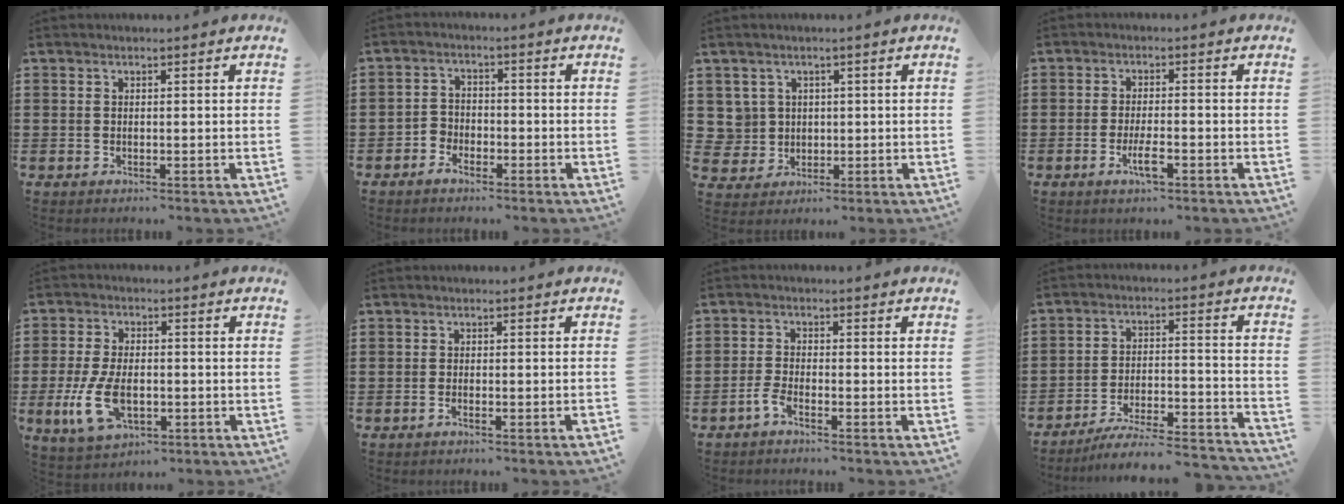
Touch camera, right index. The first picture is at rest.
{"total": 2.6, "force": [-2.0, 1.5, 0.5], "torque": [-0.014, 0.008, -0.043]}
{"total": 3.6, "force": [1.1, 3.4, 0.2], "torque": [-0.026, 0.010, 0.021]}
{"total": 3.9, "force": [-1.9, 1.0, 3.3], "torque": [-0.068, -0.003, -0.037]}
{"total": 8.8, "force": [-2.2, 4.8, 7.0], "torque": [-0.164, -0.006, -0.044]}
{"total": 1.4, "force": [-1.0, -0.1, 0.9], "torque": [-0.016, -0.004, -0.018]}
{"total": 2.4, "force": [-1.8, 0.4, 1.5], "torque": [-0.042, -0.002, -0.039]}
{"total": 5.5, "force": [-4.9, 0.5, 2.5], "torque": [-0.044, -0.008, -0.097]}